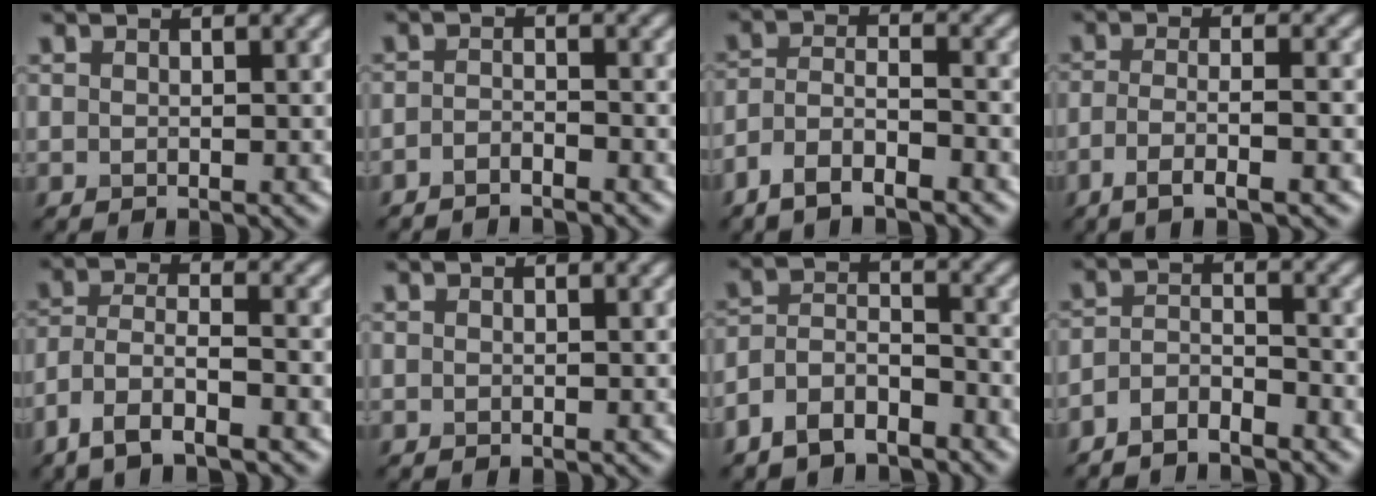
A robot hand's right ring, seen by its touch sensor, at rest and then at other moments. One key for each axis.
{"total": 1.8, "fx": -1.6, "fy": 0.2, "fz": 0.6, "tx": -0.011, "ty": -0.005, "tz": -0.034}
{"total": 3.9, "fx": -3.0, "fy": 1.1, "fz": 2.2, "tx": -0.045, "ty": 0.002, "tz": -0.065}
{"total": 4.5, "fx": -2.1, "fy": 0.9, "fz": 3.9, "tx": -0.068, "ty": -0.003, "tz": -0.045}
{"total": 5.0, "fx": -3.5, "fy": 1.3, "fz": 3.3, "tx": -0.067, "ty": -0.001, "tz": -0.071}
{"total": 0.0}
{"total": 4.9, "fx": -3.7, "fy": 2.3, "fz": 2.2, "tx": -0.041, "ty": -0.003, "tz": -0.081}
{"total": 2.9, "fx": -2.6, "fy": 0.7, "fz": 1.1, "tx": -0.023, "ty": 0.001, "tz": -0.057}